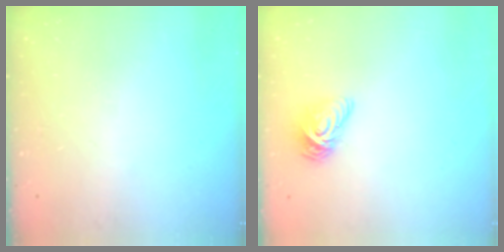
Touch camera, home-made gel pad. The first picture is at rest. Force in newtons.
{"total": 10.1, "press": 10.1, "slide": 0.6}